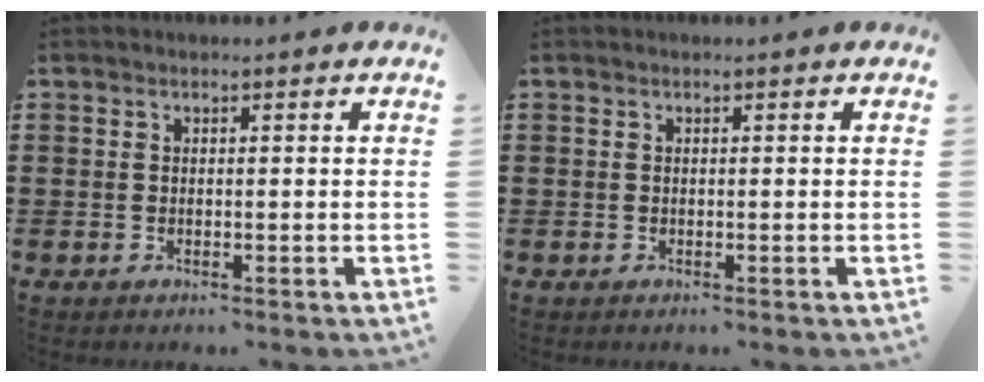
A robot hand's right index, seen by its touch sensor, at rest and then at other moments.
{"total": 0.0}